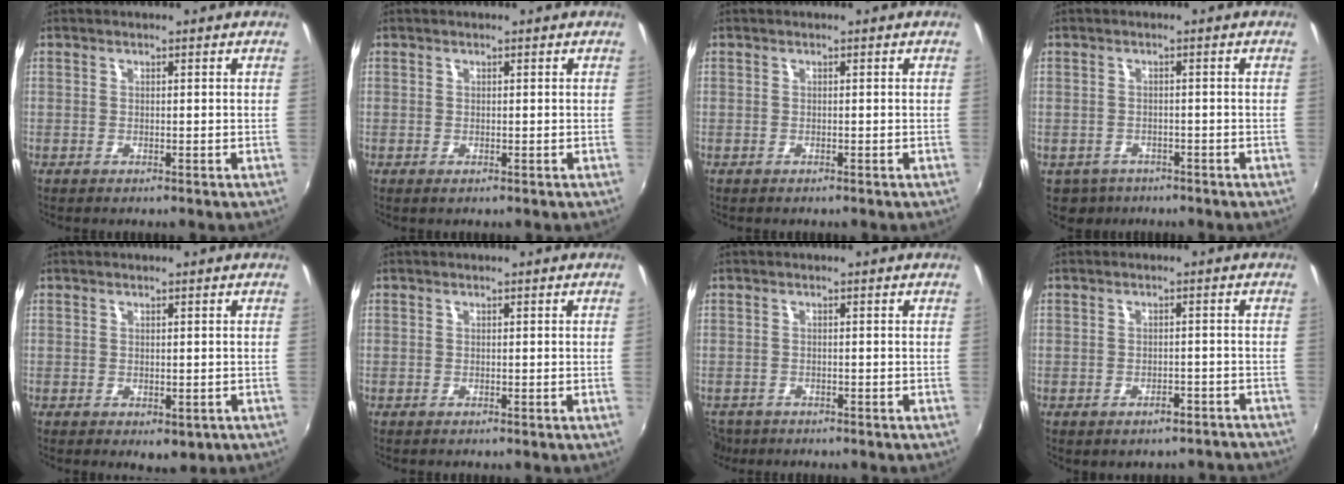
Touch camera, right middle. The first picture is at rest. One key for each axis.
{"total": 0.0}
{"total": 0.0}
{"total": 4.2, "fx": -2.5, "fy": 3.2, "fz": 1.0, "tx": -0.030, "ty": -0.007, "tz": -0.034}
{"total": 2.7, "fx": -0.7, "fy": 1.8, "fz": 1.9, "tx": -0.028, "ty": -0.010, "tz": -0.006}
{"total": 0.5, "fx": 0.1, "fy": -0.3, "fz": 0.4, "tx": -0.003, "ty": -0.001, "tz": 0.001}
{"total": 4.4, "fx": -3.2, "fy": 2.7, "fz": 1.5, "tx": -0.045, "ty": -0.014, "tz": -0.056}
{"total": 6.2, "fx": -5.2, "fy": 2.7, "fz": 1.8, "tx": -0.025, "ty": 0.010, "tz": -0.050}